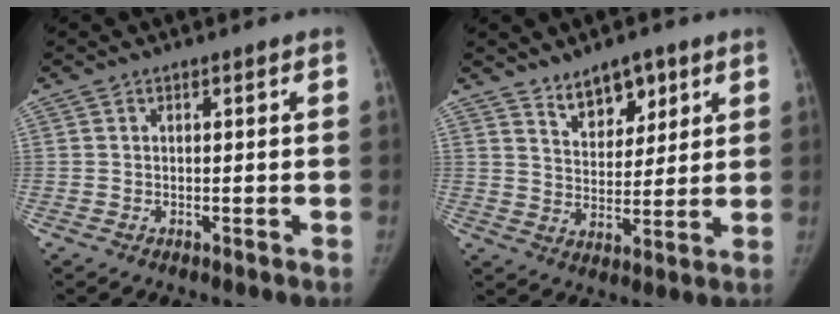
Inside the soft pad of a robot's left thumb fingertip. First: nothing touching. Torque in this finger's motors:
{"motor_torque": [0.72, 0.33, 0.03, -0.09, 0.05]}